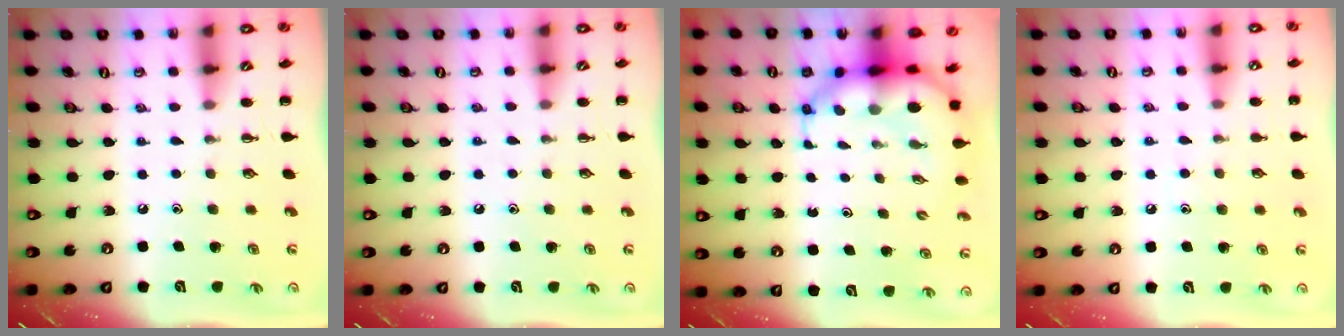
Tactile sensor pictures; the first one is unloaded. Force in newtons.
{"total": 6.3, "press": 6.0, "slide": 1.8}
{"total": 8.1, "press": 7.7, "slide": 2.4}
{"total": 4.8, "press": 4.6, "slide": 1.2}